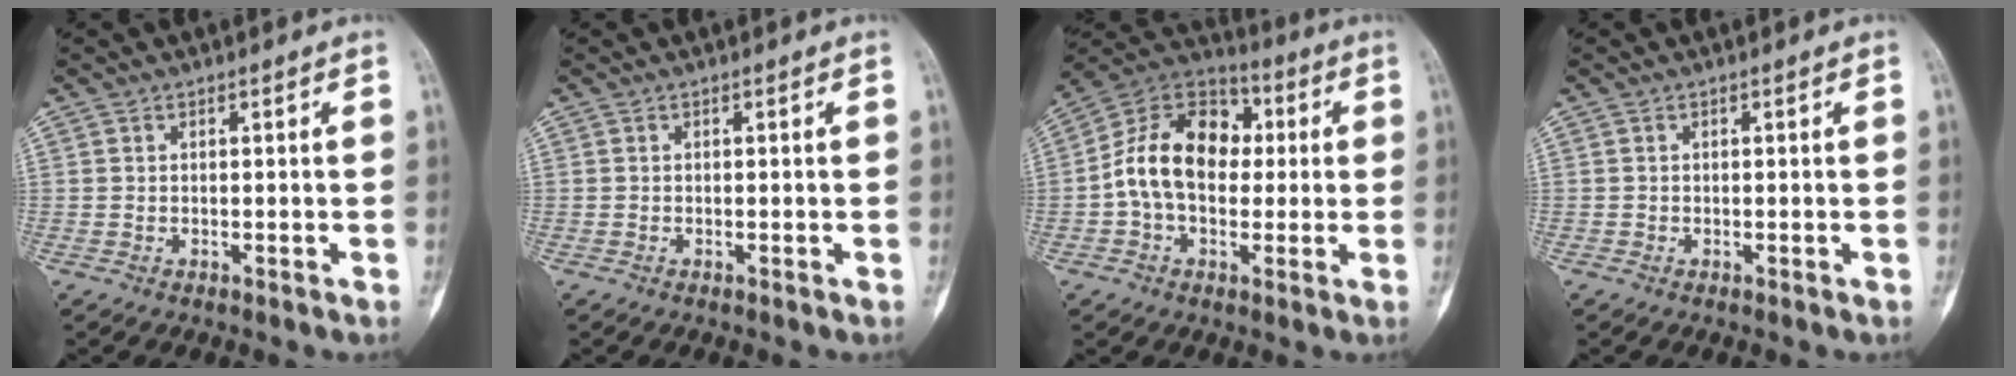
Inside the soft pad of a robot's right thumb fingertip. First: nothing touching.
{"total": 0.0}
{"total": 15.9, "force": [0.4, 11.2, 11.2], "torque": [-0.170, 0.038, -0.003]}
{"total": 0.0}